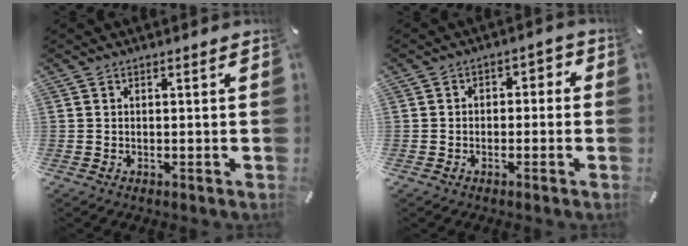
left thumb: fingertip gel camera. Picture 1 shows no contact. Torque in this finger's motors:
{"motor_torque": [-0.09, 0.02, 0.09, 0.24, -0.04]}